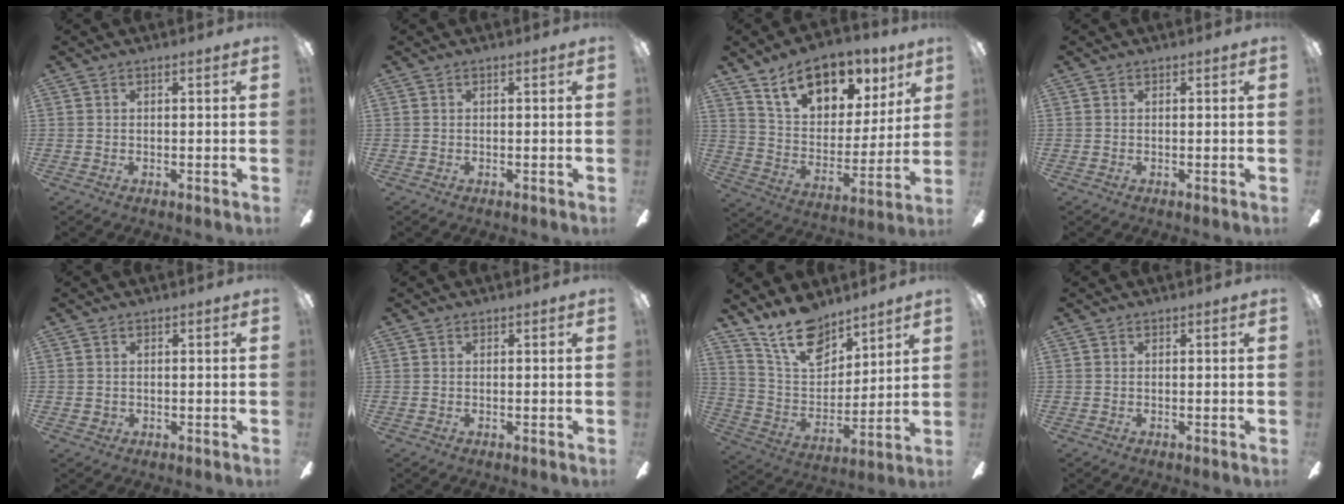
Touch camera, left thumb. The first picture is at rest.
{"total": 0.0}
{"total": 16.4, "force": [10.9, 9.0, 8.2], "torque": [-0.122, -0.065, 0.195]}
{"total": 0.0}
{"total": 1.1, "force": [0.1, 1.1, 0.1], "torque": [-0.004, 0.005, -0.001]}
{"total": 0.0}
{"total": 15.6, "force": [12.1, 7.3, 6.7], "torque": [-0.126, -0.072, 0.224]}
{"total": 0.0}